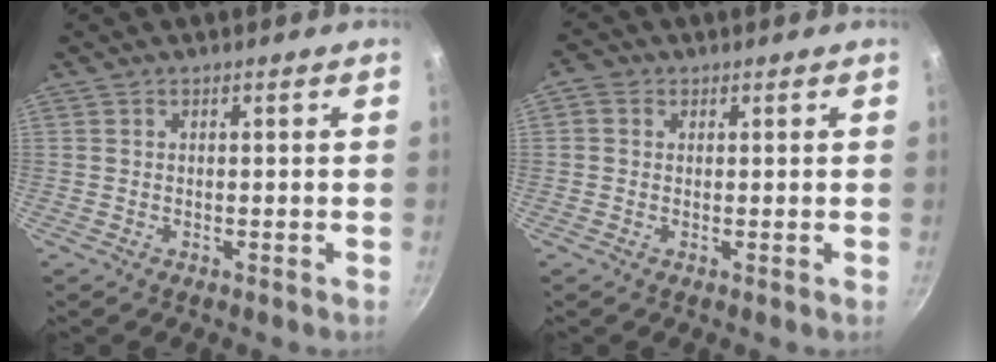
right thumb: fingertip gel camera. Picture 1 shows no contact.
{"total": 2.3, "force": [0.5, 2.1, 1.0], "torque": [-0.013, 0.004, -0.001]}